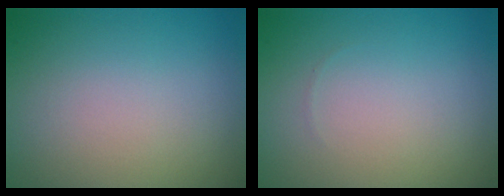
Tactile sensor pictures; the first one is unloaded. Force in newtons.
{"total": 0.0}